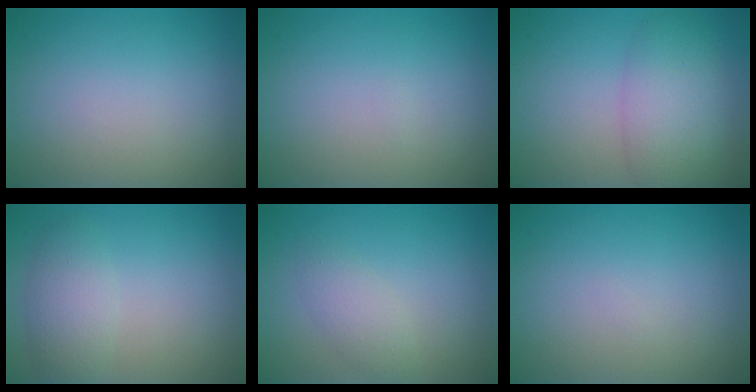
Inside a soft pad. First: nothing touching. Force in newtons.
{"total": 0.0}
{"total": 3.6, "press": 3.6, "slide": 0.2}
{"total": 2.7, "press": 2.7, "slide": 0.2}
{"total": 1.9, "press": 1.9, "slide": 0.1}
{"total": 0.0}